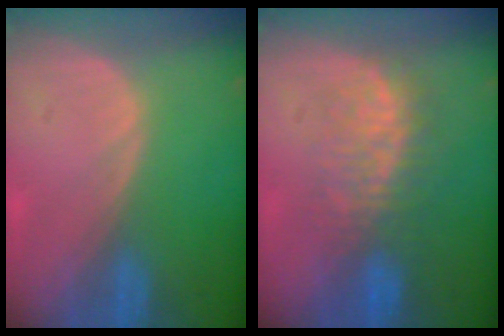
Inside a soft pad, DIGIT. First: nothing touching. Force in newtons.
{"total": 7.8, "press": 7.5, "slide": 2.1}